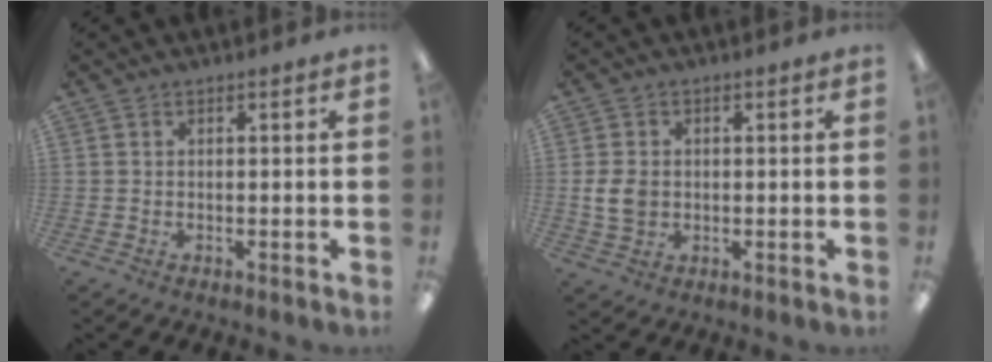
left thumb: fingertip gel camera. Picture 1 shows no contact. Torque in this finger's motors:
{"motor_torque": [-0.11, 0.26, 0.29, -0.27, 0.02]}